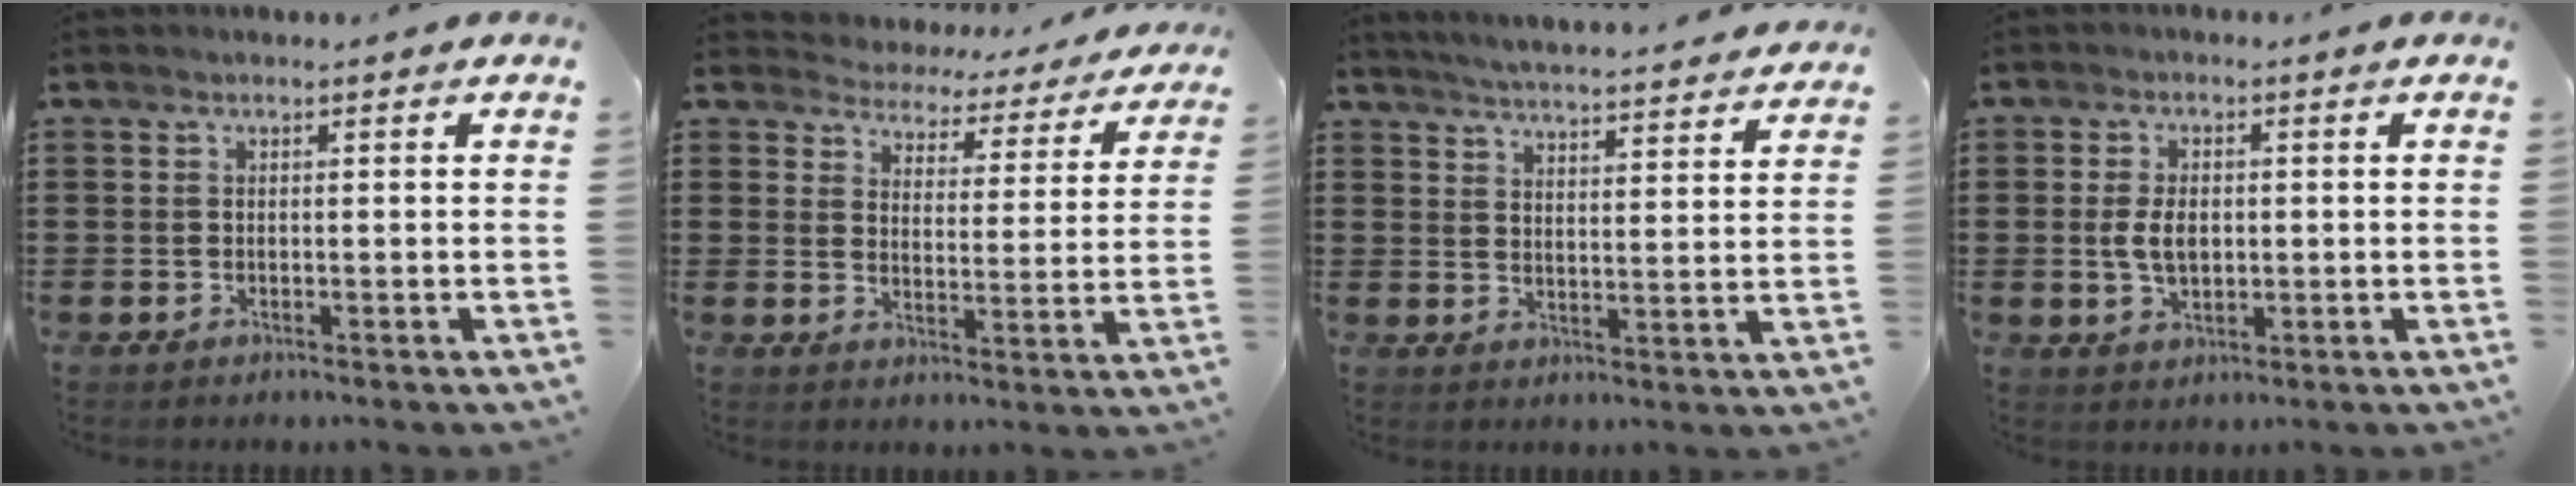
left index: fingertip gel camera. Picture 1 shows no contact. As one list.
[{"total": 3.5, "force": [3.5, 0.5, -0.3], "torque": [-0.019, -0.031, 0.053]}, {"total": 4.6, "force": [4.5, -0.8, 0.4], "torque": [-0.028, -0.036, 0.075]}, {"total": 4.5, "force": [0.1, 2.8, 3.6], "torque": [-0.072, 0.003, -0.004]}]